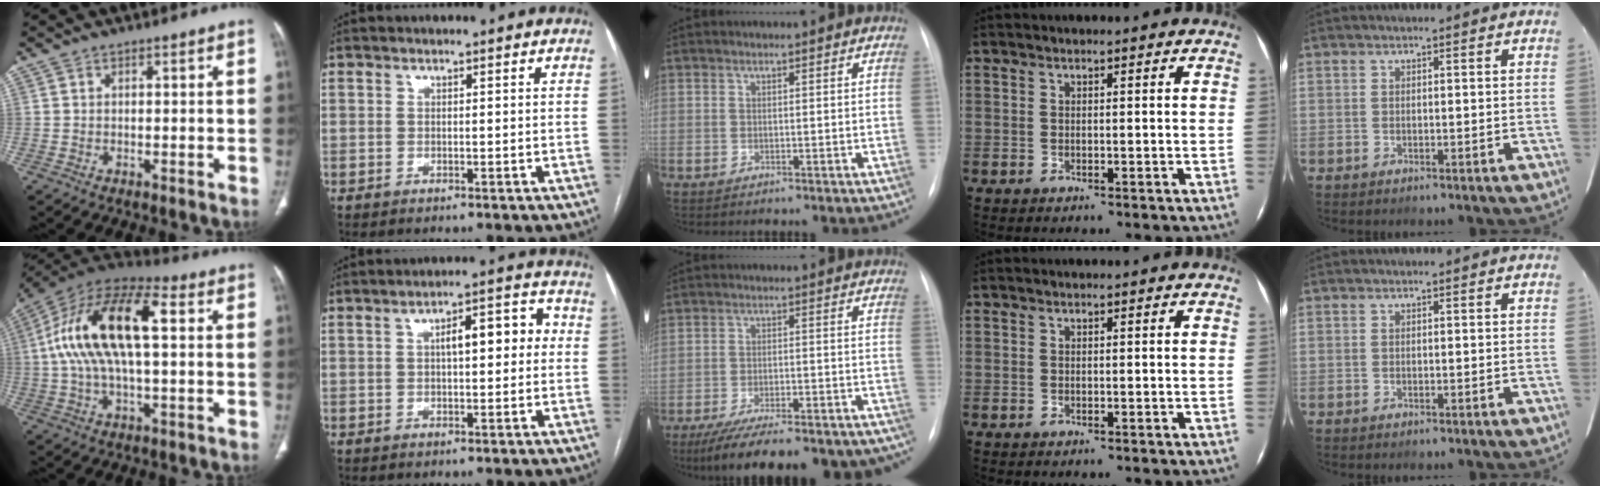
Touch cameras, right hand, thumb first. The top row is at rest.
{"thumb": {"total": 20.4, "force": [3.0, 8.8, 18.1], "torque": [-0.344, 0.039, 0.043]}, "index": {"total": 6.9, "force": [0.9, 2.3, 6.5], "torque": [-0.092, 0.032, 0.011]}, "middle": {"total": 21.6, "force": [-18.5, 5.5, 9.8], "torque": [-0.126, -0.003, -0.247]}}